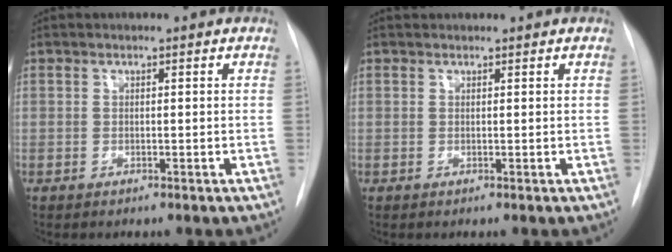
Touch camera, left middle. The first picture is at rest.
{"total": 1.1, "force": [1.1, 0.3, 0.1], "torque": [-0.004, 0.020, 0.021]}